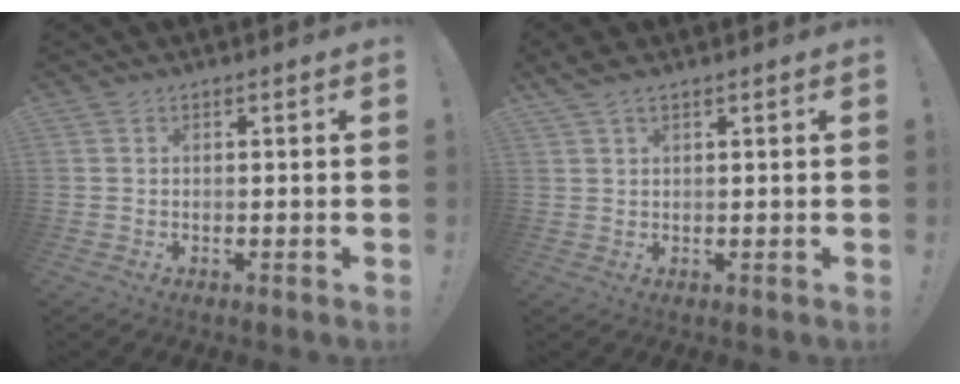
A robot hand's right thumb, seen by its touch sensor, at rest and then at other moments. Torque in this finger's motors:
{"motor_torque": [-0.97, 1.13, 0.18, 0.01, 0.01]}